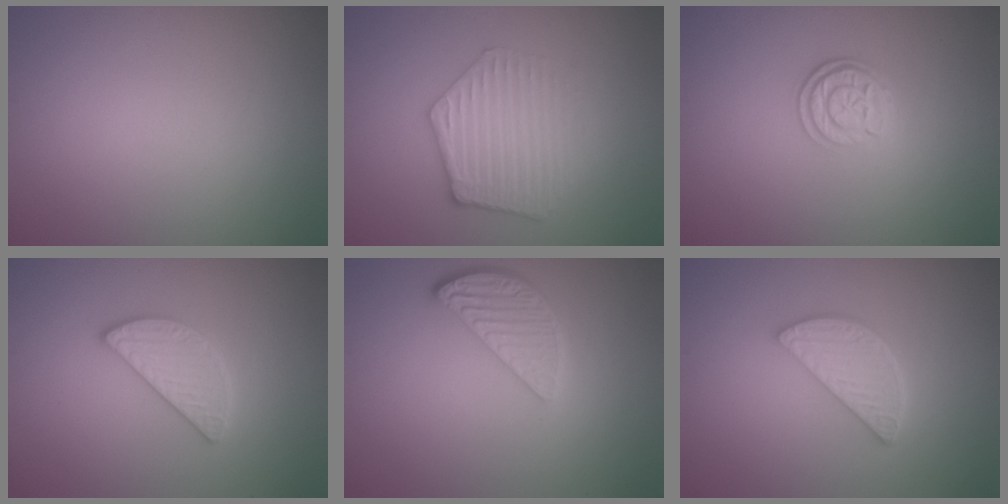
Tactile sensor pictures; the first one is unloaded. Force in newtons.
{"total": 3.3, "press": 3.2, "slide": 1.0}
{"total": 3.0, "press": 2.5, "slide": 1.6}
{"total": 2.6, "press": 2.6, "slide": 0.2}
{"total": 3.4, "press": 2.9, "slide": 1.8}
{"total": 3.9, "press": 3.2, "slide": 2.3}